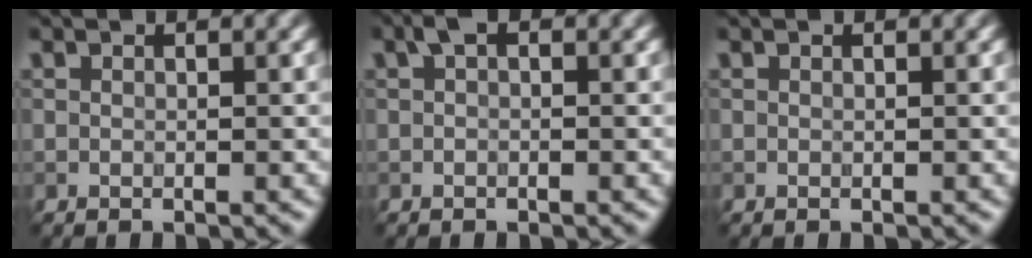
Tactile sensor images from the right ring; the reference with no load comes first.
{"total": 1.2, "force": [0.3, 0.7, 0.9], "torque": [-0.016, 0.005, 0.002]}
{"total": 0.0}